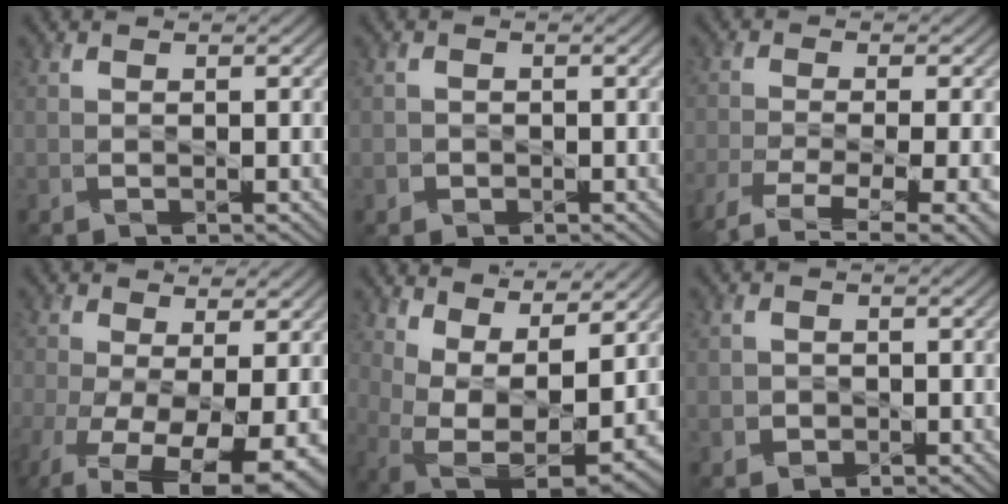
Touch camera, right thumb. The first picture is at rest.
{"total": 1.1, "force": [-0.5, 1.0, 0.1], "torque": [0.003, -0.004, -0.011]}
{"total": 7.9, "force": [-4.3, 2.4, 6.2], "torque": [-0.127, -0.023, -0.074]}
{"total": 11.5, "force": [-4.2, 4.9, 9.5], "torque": [-0.196, -0.039, -0.057]}
{"total": 11.2, "force": [4.5, 5.1, 8.8], "torque": [-0.175, -0.009, 0.089]}
{"total": 1.6, "force": [-0.5, 1.5, 0.3], "torque": [0.000, -0.005, -0.011]}